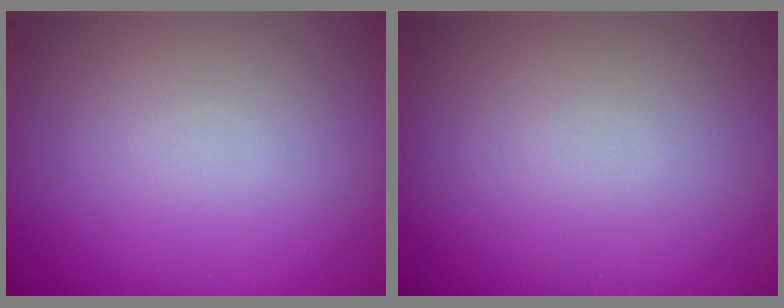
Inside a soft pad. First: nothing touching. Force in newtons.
{"total": 0.0}